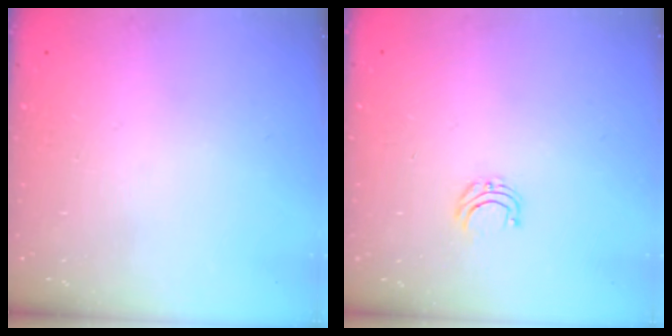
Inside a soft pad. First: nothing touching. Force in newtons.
{"total": 4.0, "press": 4.0, "slide": 0.3}